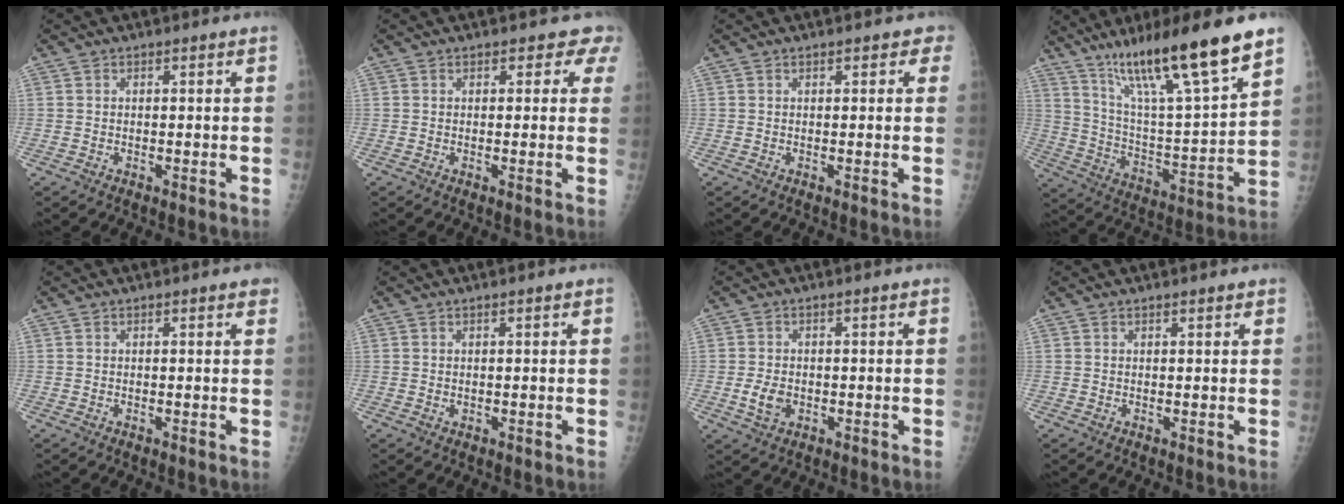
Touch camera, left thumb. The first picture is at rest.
{"total": 2.9, "force": [2.3, 1.8, 0.3], "torque": [0.031, -0.009, 0.004]}
{"total": 1.8, "force": [1.1, 1.1, 0.9], "torque": [0.012, 0.001, 0.006]}
{"total": 22.9, "force": [15.6, 2.5, 16.6], "torque": [-0.265, -0.061, 0.271]}
{"total": 1.3, "force": [0.8, 0.4, 0.9], "torque": [-0.011, 0.000, 0.006]}
{"total": 0.5, "force": [0.2, 0.3, 0.4], "torque": [-0.002, -0.001, 0.005]}
{"total": 3.7, "force": [-0.8, 2.6, 2.5], "torque": [-0.045, -0.001, -0.012]}
{"total": 0.8, "force": [0.7, 0.2, 0.5], "torque": [-0.006, -0.002, 0.008]}